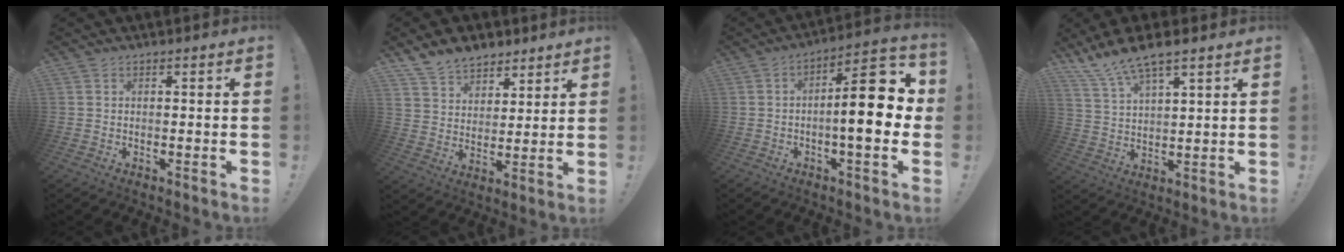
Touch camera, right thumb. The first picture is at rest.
{"total": 10.2, "force": [8.0, 6.0, 1.9], "torque": [-0.040, -0.060, 0.160]}
{"total": 17.8, "force": [0.5, 5.5, 16.9], "torque": [-0.222, -0.002, 0.002]}
{"total": 8.9, "force": [7.6, 1.2, 4.4], "torque": [-0.091, -0.042, 0.139]}